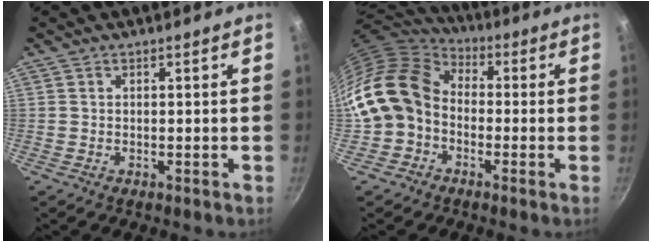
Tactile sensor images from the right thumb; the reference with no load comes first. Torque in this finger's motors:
{"motor_torque": [-0.71, 1.55, 0.95, -0.87, 0.15]}